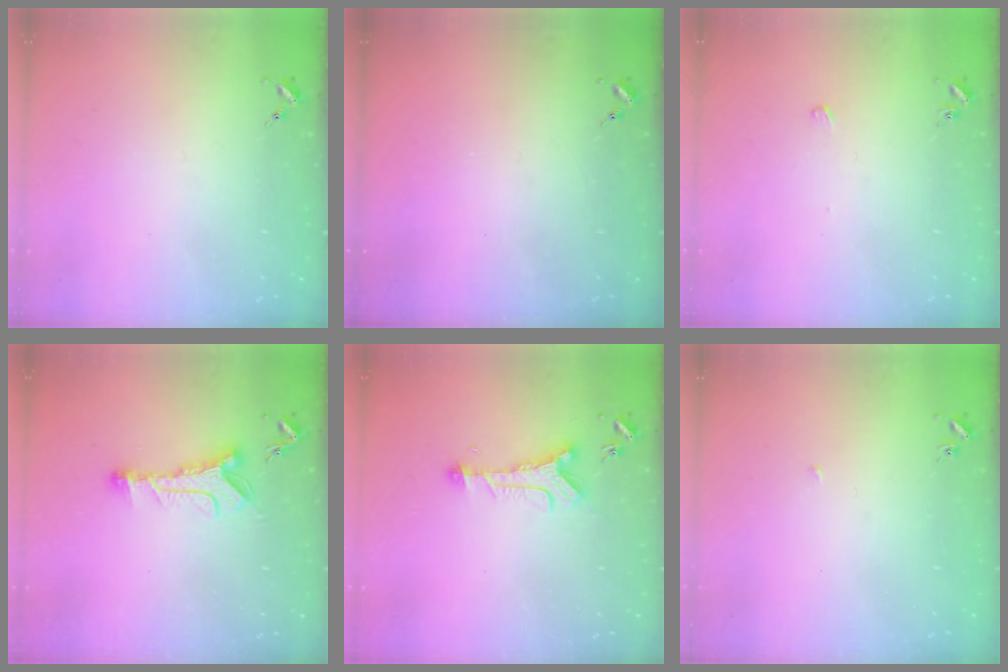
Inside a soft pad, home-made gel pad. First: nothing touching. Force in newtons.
{"total": 0.0}
{"total": 3.0, "press": 2.9, "slide": 0.4}
{"total": 11.4, "press": 11.4, "slide": 0.8}
{"total": 8.3, "press": 8.3, "slide": 0.5}
{"total": 1.6, "press": 1.6, "slide": 0.1}